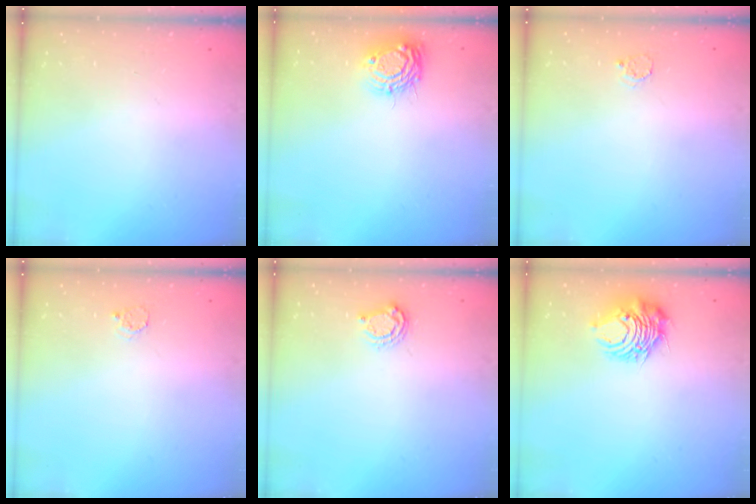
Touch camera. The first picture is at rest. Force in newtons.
{"total": 8.7, "press": 8.7, "slide": 0.9}
{"total": 2.5, "press": 2.5, "slide": 0.3}
{"total": 2.5, "press": 2.5, "slide": 0.3}
{"total": 5.8, "press": 5.7, "slide": 0.7}
{"total": 9.4, "press": 9.3, "slide": 1.0}